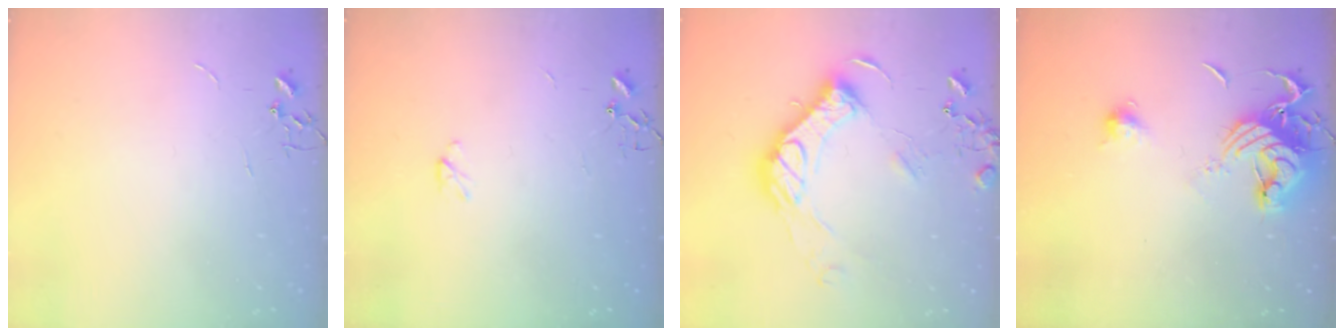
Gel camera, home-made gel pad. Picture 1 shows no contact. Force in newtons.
{"total": 2.9, "press": 2.9, "slide": 0.5}
{"total": 16.4, "press": 16.4, "slide": 0.9}
{"total": 14.0, "press": 14.0, "slide": 1.1}